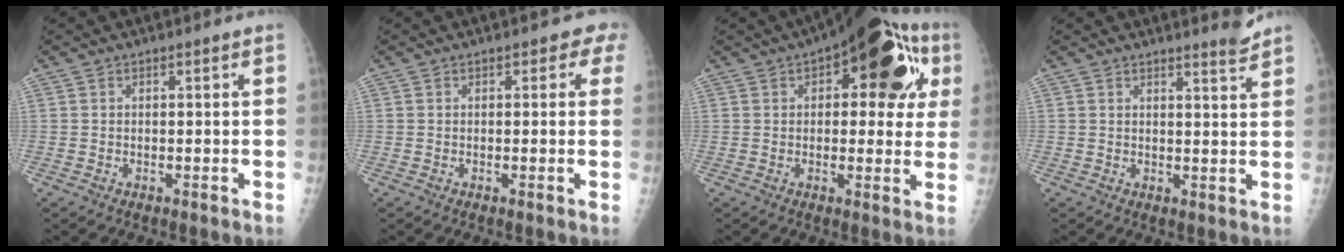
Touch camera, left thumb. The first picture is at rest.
{"total": 2.2, "force": [1.0, 1.5, 1.2], "torque": [0.015, 0.001, 0.003]}
{"total": 20.7, "force": [7.2, 9.5, 16.9], "torque": [-0.183, 0.022, 0.087]}
{"total": 2.8, "force": [2.6, -0.3, 0.9], "torque": [-0.013, -0.032, 0.036]}